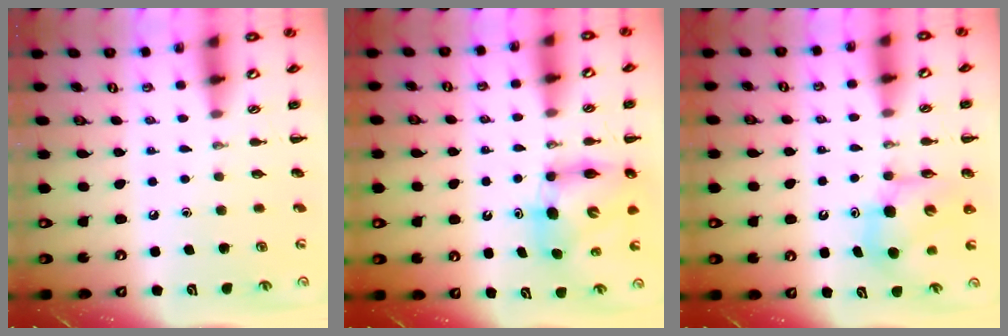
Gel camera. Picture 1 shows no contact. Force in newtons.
{"total": 6.6, "press": 6.5, "slide": 0.9}
{"total": 8.5, "press": 8.4, "slide": 1.8}